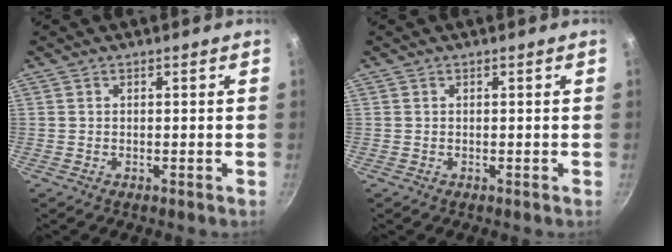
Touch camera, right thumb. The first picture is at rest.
{"total": 0.0}